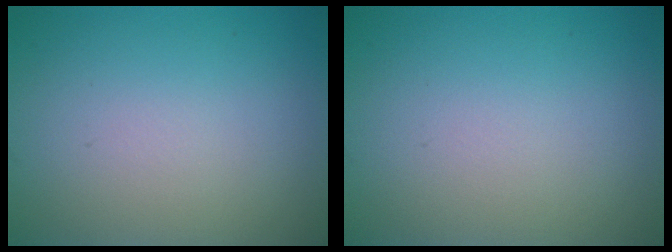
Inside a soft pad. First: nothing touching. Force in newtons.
{"total": 0.0}